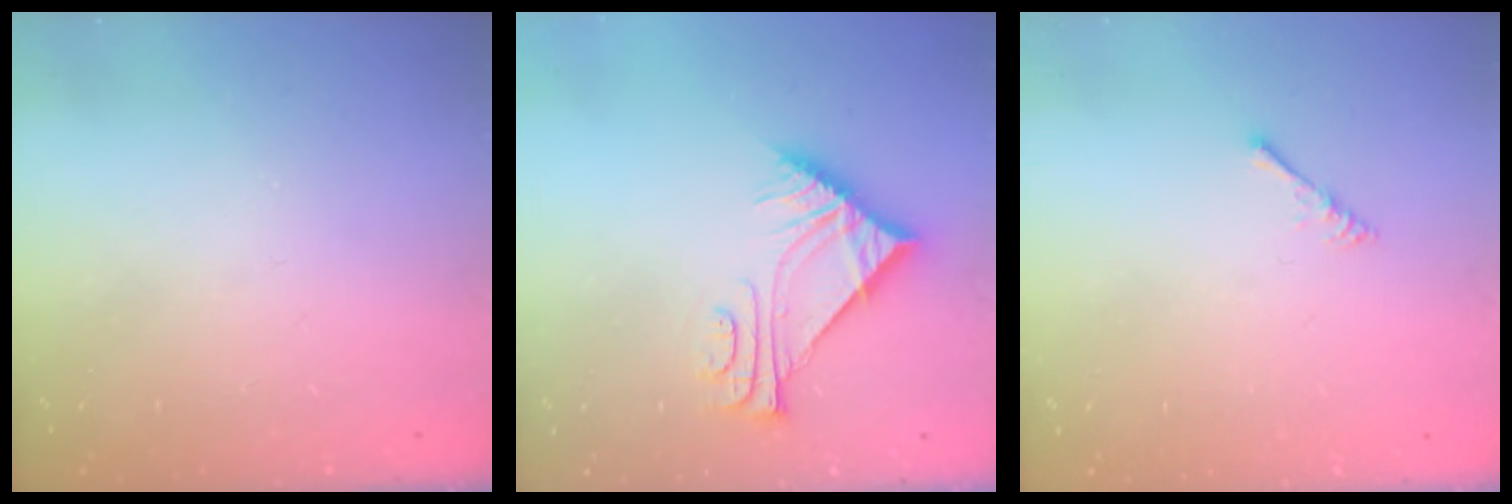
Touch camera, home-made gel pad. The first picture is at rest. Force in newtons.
{"total": 7.7, "press": 7.7, "slide": 0.1}
{"total": 1.6, "press": 1.6, "slide": 0.4}